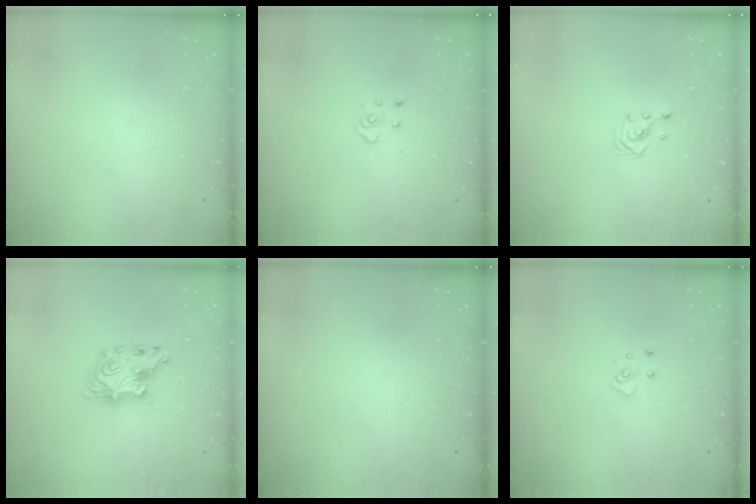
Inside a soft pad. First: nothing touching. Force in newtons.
{"total": 4.0, "press": 4.0, "slide": 0.4}
{"total": 2.6, "press": 2.6, "slide": 0.3}
{"total": 8.2, "press": 8.1, "slide": 0.8}
{"total": 0.0}
{"total": 4.0, "press": 4.0, "slide": 0.3}